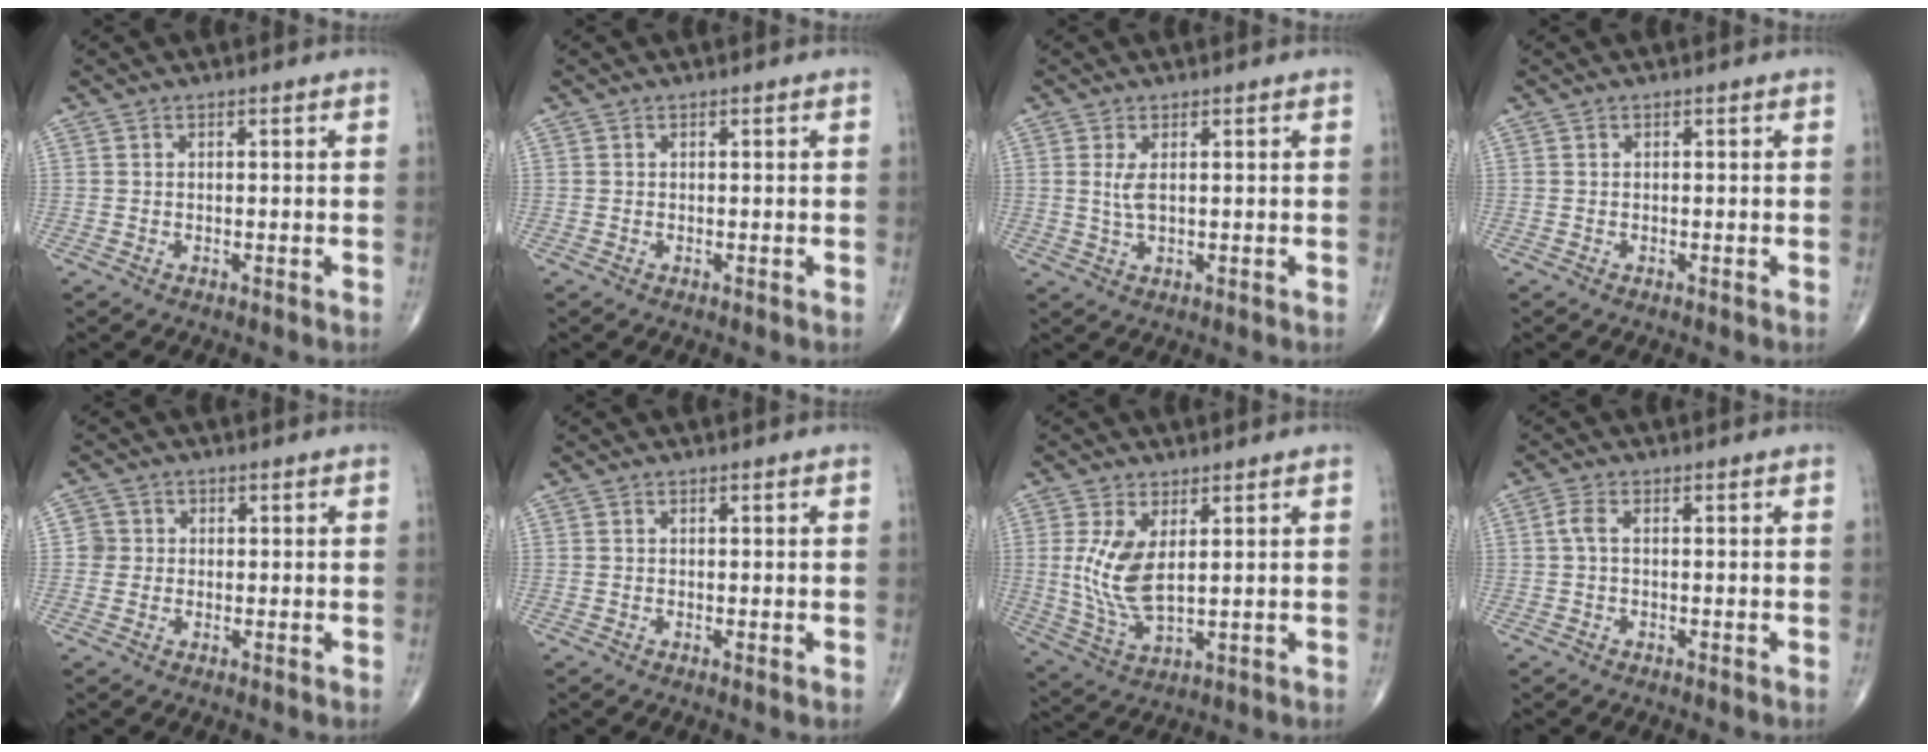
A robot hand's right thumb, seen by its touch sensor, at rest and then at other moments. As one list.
[{"total": 0.0}, {"total": 2.8, "force": [0.6, 1.0, 2.5], "torque": [-0.056, -0.005, 0.019]}, {"total": 0.0}, {"total": 2.6, "force": [0.0, 2.6, 0.2], "torque": [0.018, 0.008, -0.004]}, {"total": 0.0}, {"total": 9.4, "force": [1.9, 4.4, 8.1], "torque": [-0.169, -0.015, 0.049]}, {"total": 2.1, "force": [0.1, 0.8, 1.9], "torque": [-0.048, 0.004, -0.002]}]